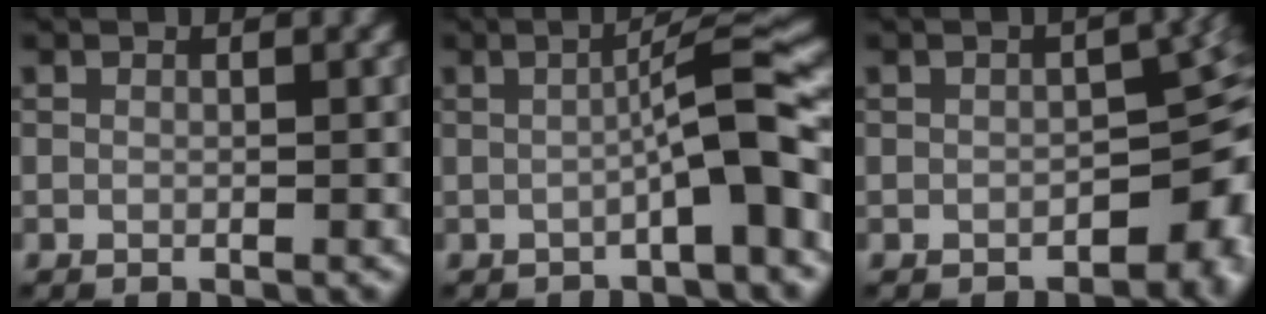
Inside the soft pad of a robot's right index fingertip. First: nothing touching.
{"total": 5.2, "force": [-1.3, 0.4, 5.0], "torque": [-0.073, 0.028, -0.029]}
{"total": 8.5, "force": [-2.6, 5.2, 6.3], "torque": [-0.024, -0.013, -0.029]}